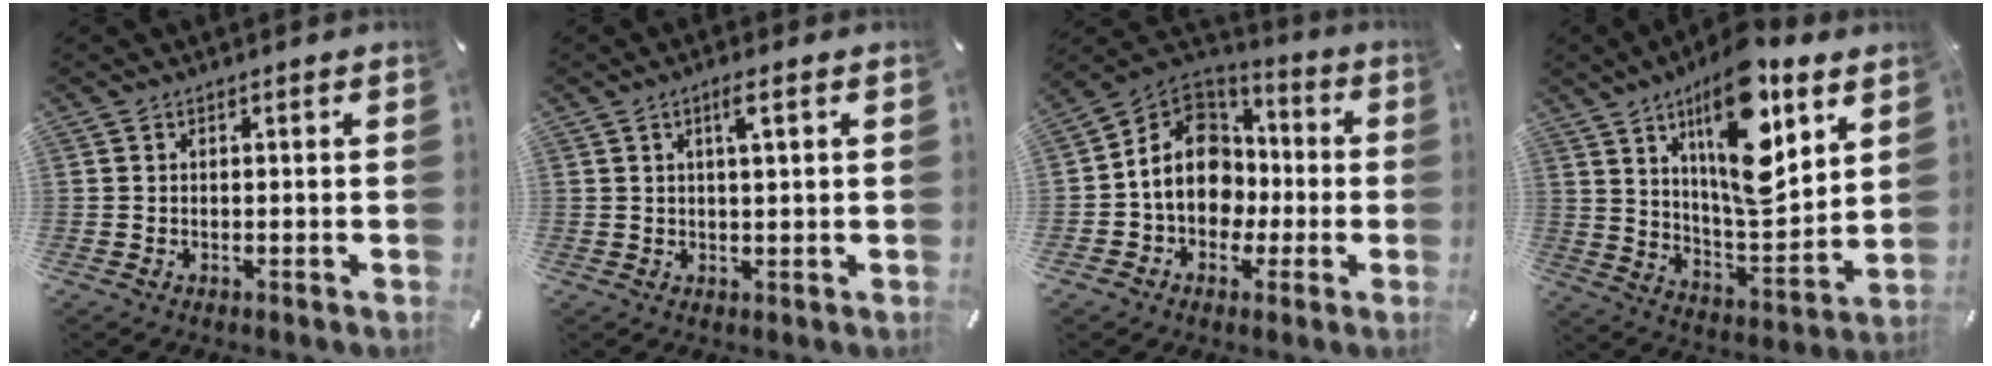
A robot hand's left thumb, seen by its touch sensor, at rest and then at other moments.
{"total": 3.5, "force": [1.5, 0.5, 3.1], "torque": [-0.064, 0.002, 0.023]}
{"total": 14.5, "force": [-1.6, 12.3, 7.5], "torque": [-0.146, 0.019, -0.027]}
{"total": 19.9, "force": [11.1, 8.0, 14.5], "torque": [-0.242, -0.062, 0.177]}